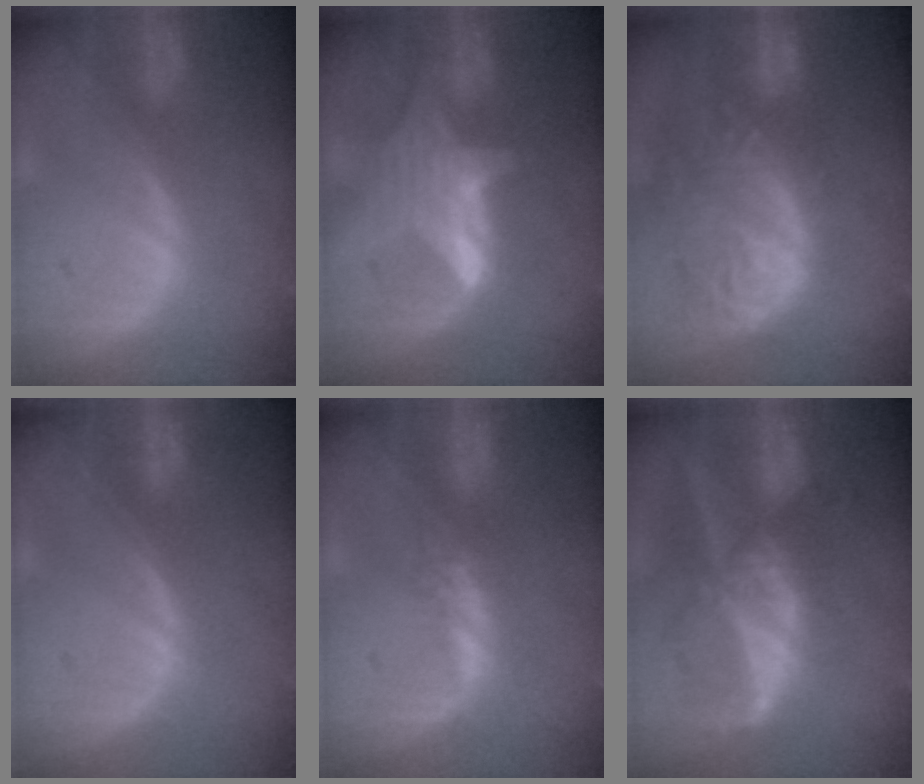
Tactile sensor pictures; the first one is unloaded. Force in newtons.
{"total": 6.2, "press": 6.2, "slide": 0.6}
{"total": 13.8, "press": 11.5, "slide": 7.7}
{"total": 0.0}
{"total": 1.3, "press": 1.2, "slide": 0.5}
{"total": 9.4, "press": 8.1, "slide": 4.7}